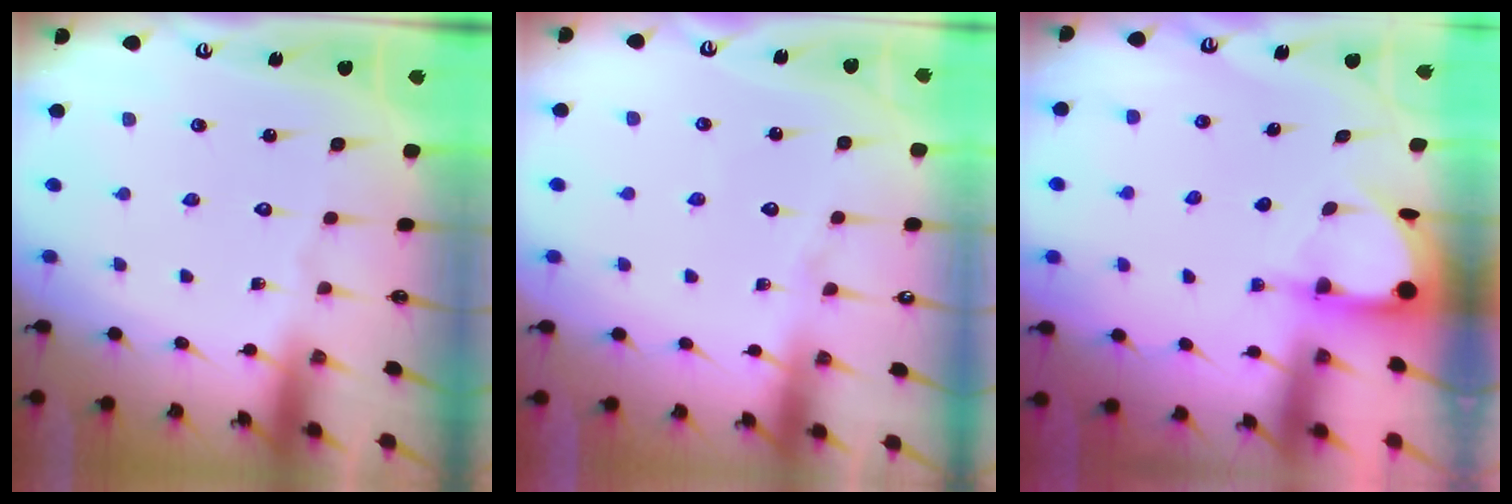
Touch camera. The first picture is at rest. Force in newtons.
{"total": 4.0, "press": 4.0, "slide": 0.4}
{"total": 3.9, "press": 3.9, "slide": 0.3}